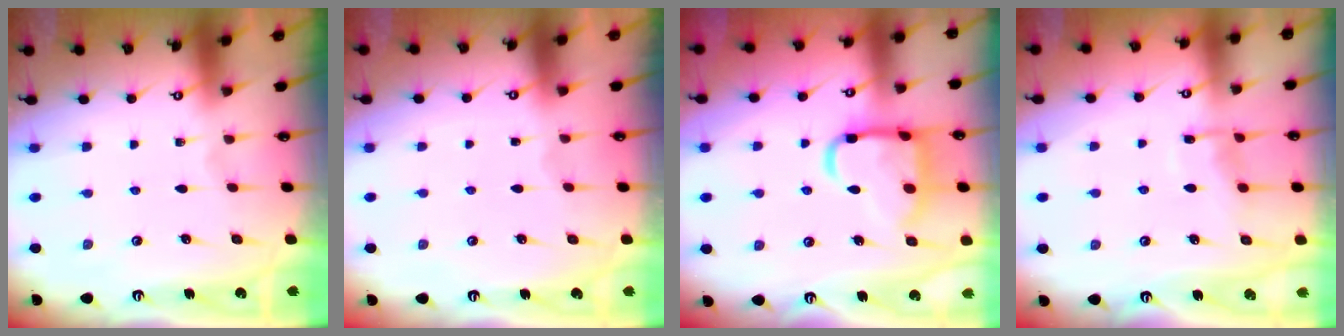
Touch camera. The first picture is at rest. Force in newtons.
{"total": 1.2, "press": 1.2, "slide": 0.1}
{"total": 15.3, "press": 15.2, "slide": 1.6}
{"total": 7.7, "press": 7.7, "slide": 0.8}